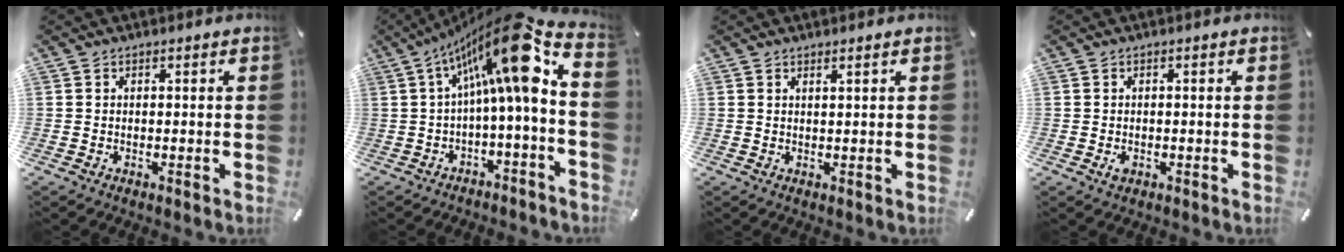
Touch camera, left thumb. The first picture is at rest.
{"total": 18.7, "force": [6.6, 3.4, 17.2], "torque": [-0.277, -0.055, 0.100]}
{"total": 1.0, "force": [0.8, -0.1, 0.6], "torque": [-0.011, -0.003, 0.014]}
{"total": 1.7, "force": [-0.5, 1.2, 1.1], "torque": [-0.021, 0.002, -0.009]}